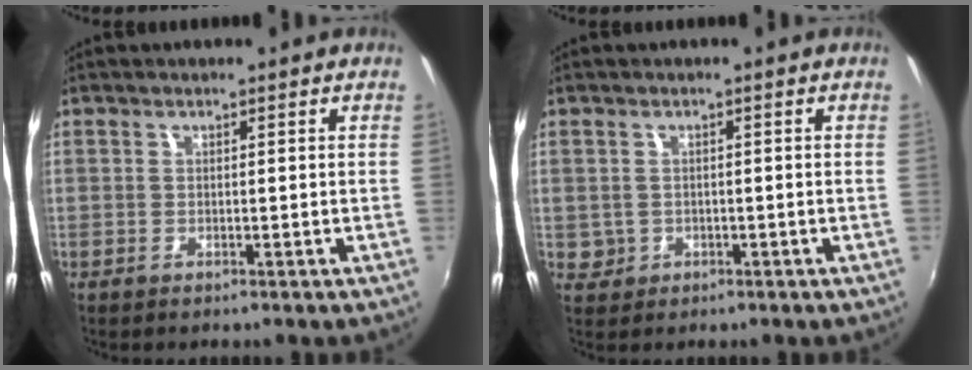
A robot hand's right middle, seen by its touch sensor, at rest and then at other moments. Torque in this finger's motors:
{"motor_torque": [0.14, -0.10, -0.03, -0.01]}